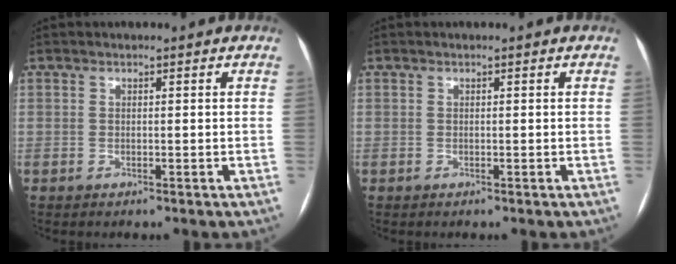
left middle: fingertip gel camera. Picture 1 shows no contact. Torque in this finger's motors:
{"motor_torque": [0.01, -0.11, 0.00, 0.00]}